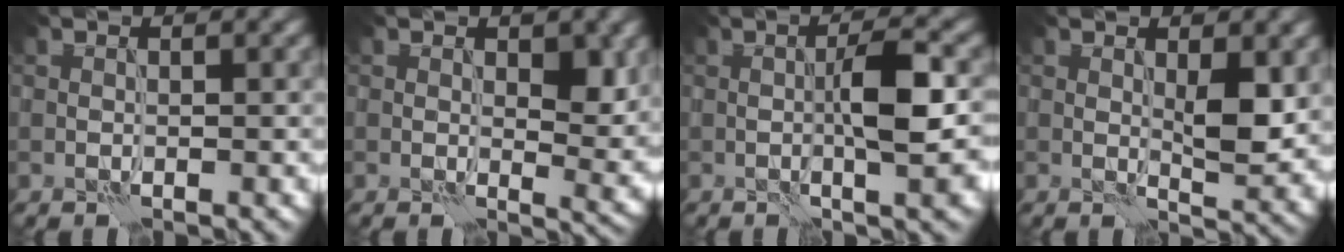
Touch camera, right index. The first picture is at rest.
{"total": 3.4, "force": [0.9, 1.7, 2.8], "torque": [-0.035, -0.009, 0.016]}
{"total": 6.0, "force": [-0.4, 1.1, 5.8], "torque": [-0.099, 0.007, -0.007]}
{"total": 3.6, "force": [0.6, 1.1, 3.3], "torque": [-0.054, -0.007, 0.014]}